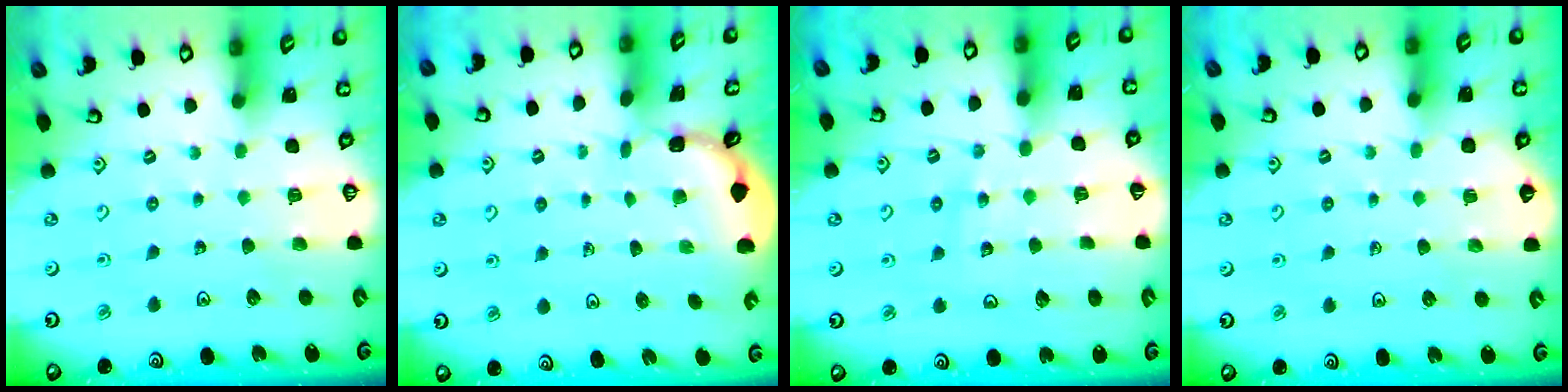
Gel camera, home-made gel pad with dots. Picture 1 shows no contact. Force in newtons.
{"total": 1.3, "press": 1.3, "slide": 0.1}
{"total": 10.6, "press": 10.6, "slide": 0.9}
{"total": 3.3, "press": 3.3, "slide": 0.5}